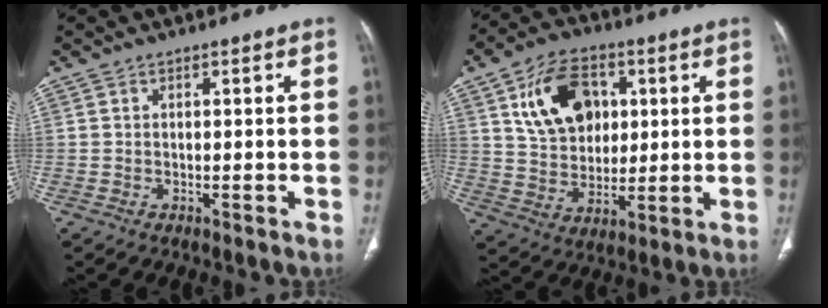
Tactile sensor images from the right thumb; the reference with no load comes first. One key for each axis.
{"total": 14.4, "fx": 4.6, "fy": 10.2, "fz": 9.0, "tx": -0.118, "ty": -0.007, "tz": 0.083}